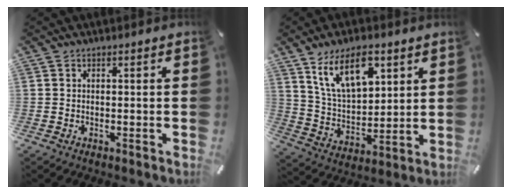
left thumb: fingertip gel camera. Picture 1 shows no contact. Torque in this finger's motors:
{"motor_torque": [1.92, 1.93, 1.15, -1.40, 0.15]}